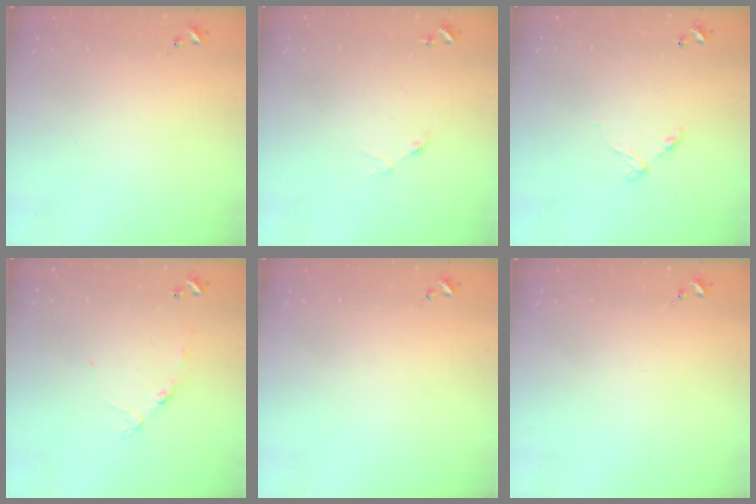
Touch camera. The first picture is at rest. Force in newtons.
{"total": 5.9, "press": 5.9, "slide": 0.5}
{"total": 6.5, "press": 6.5, "slide": 0.5}
{"total": 6.5, "press": 6.5, "slide": 0.4}
{"total": 0.0}
{"total": 0.0}